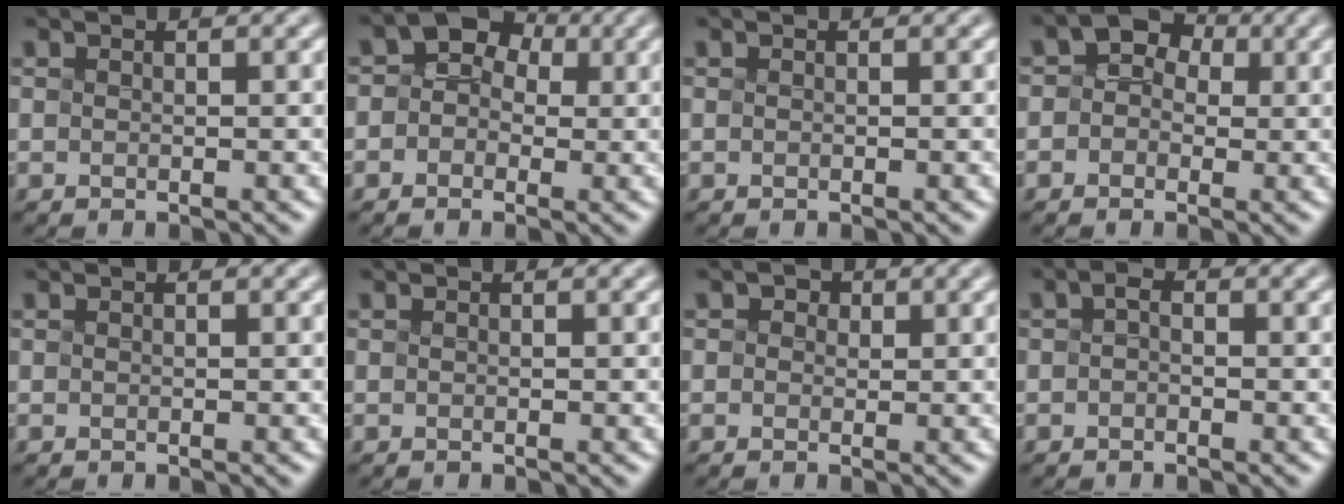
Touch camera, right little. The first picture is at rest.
{"total": 4.1, "force": [1.0, 3.3, 2.3], "torque": [-0.003, 0.028, -0.014]}
{"total": 0.0}
{"total": 3.2, "force": [0.7, 2.6, 1.8], "torque": [0.001, 0.018, -0.010]}
{"total": 0.0}
{"total": 0.0}
{"total": 1.4, "force": [0.8, 1.0, 0.5], "torque": [-0.004, 0.012, -0.001]}
{"total": 0.5, "force": [-0.5, -0.1, 0.1], "torque": [-0.008, 0.002, 0.001]}